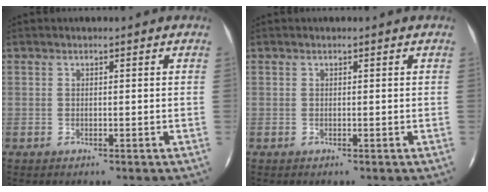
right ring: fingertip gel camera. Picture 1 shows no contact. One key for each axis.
{"total": 0.0}